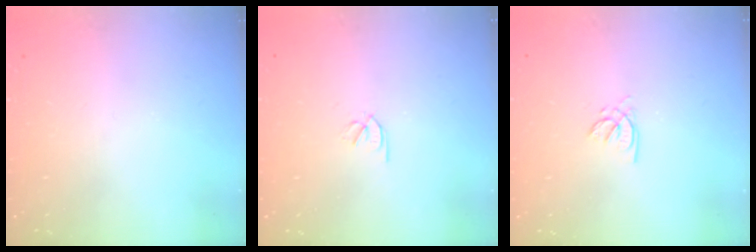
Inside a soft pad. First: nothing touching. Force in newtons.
{"total": 1.8, "press": 1.7, "slide": 0.5}
{"total": 1.4, "press": 1.4, "slide": 0.2}